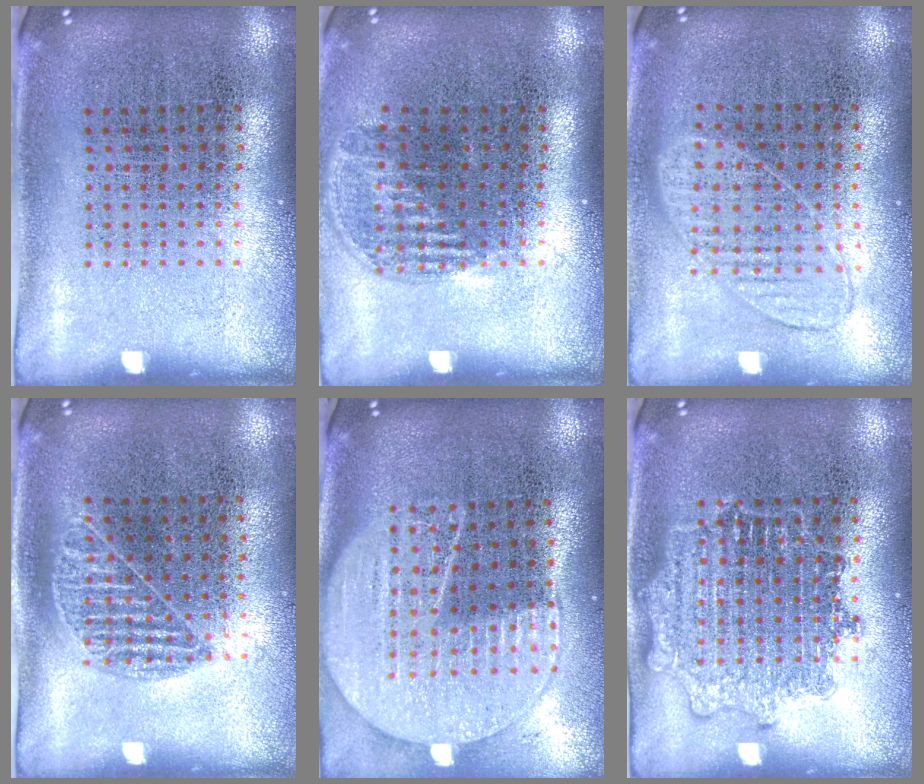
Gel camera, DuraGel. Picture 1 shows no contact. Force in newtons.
{"total": 1.0, "press": 0.8, "slide": 0.6}
{"total": 0.9, "press": 0.9, "slide": 0.4}
{"total": 1.0, "press": 0.8, "slide": 0.5}
{"total": 2.0, "press": 1.9, "slide": 0.8}
{"total": 2.6, "press": 2.6, "slide": 0.4}